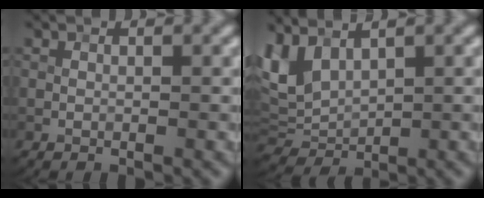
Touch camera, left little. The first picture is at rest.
{"total": 4.2, "force": [2.0, 2.5, 2.7], "torque": [-0.070, -0.004, 0.042]}